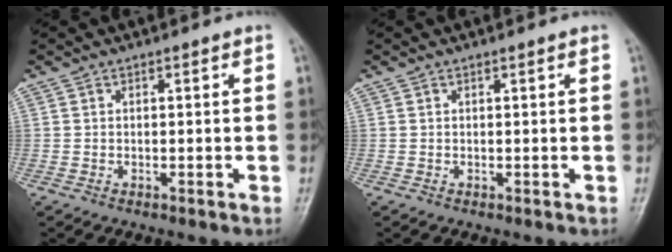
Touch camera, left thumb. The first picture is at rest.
{"total": 0.0}